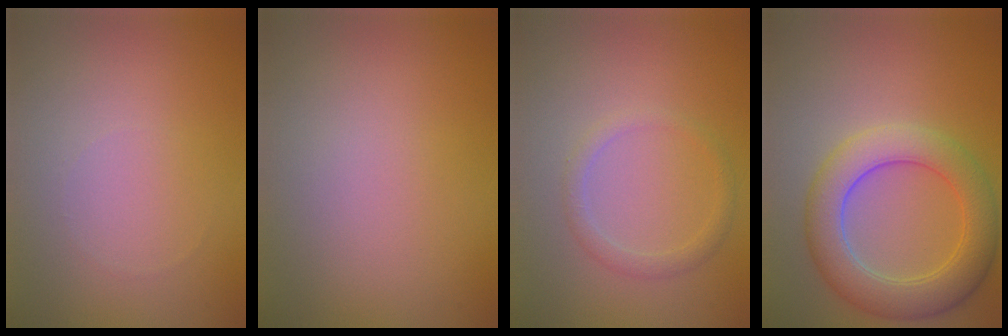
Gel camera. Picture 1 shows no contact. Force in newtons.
{"total": 0.0}
{"total": 1.5, "press": 1.5, "slide": 0.1}
{"total": 6.1, "press": 6.1, "slide": 0.2}